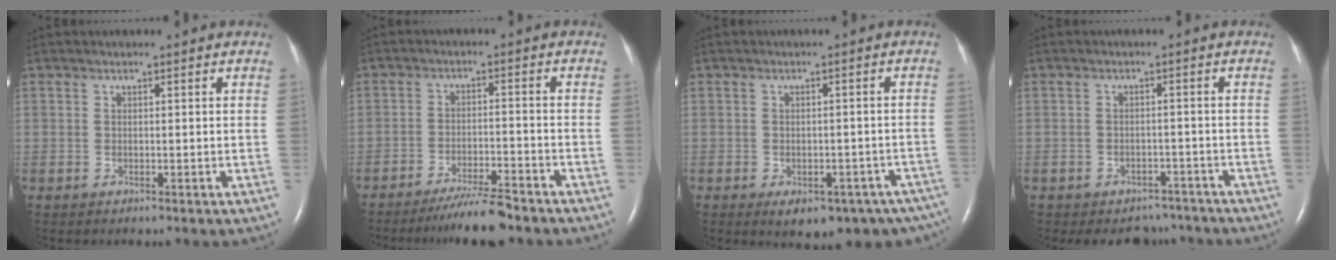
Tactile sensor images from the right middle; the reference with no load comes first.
{"total": 6.6, "force": [-5.8, 0.1, 3.3], "torque": [-0.058, -0.019, -0.099]}
{"total": 13.0, "force": [-8.8, 6.7, 7.0], "torque": [-0.071, 0.003, -0.095]}
{"total": 5.7, "force": [-5.0, 2.7, 0.4], "torque": [0.001, 0.011, -0.059]}